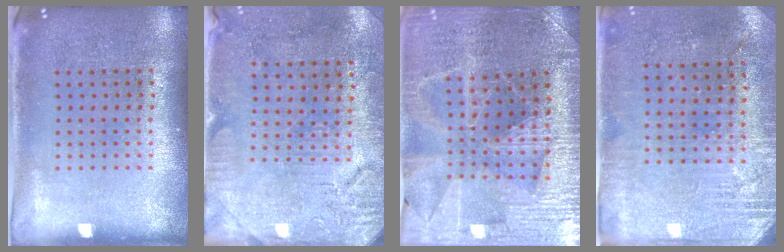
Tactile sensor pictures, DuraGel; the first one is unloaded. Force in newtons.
{"total": 3.1, "press": 2.6, "slide": 1.7}
{"total": 3.4, "press": 3.3, "slide": 0.7}
{"total": 2.9, "press": 2.7, "slide": 1.1}